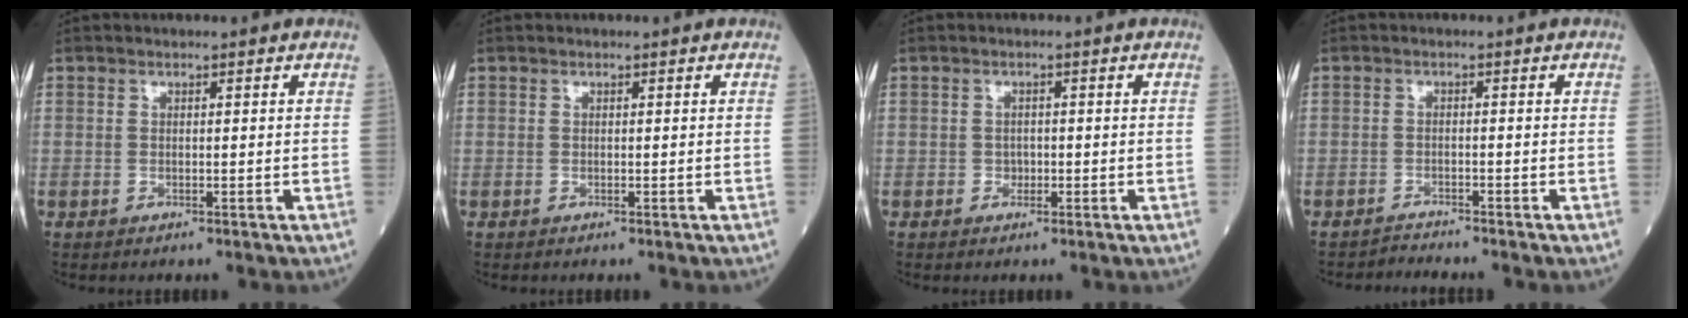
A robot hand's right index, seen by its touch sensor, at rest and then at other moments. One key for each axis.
{"total": 0.0}
{"total": 1.3, "fx": -0.4, "fy": 1.1, "fz": 0.6, "tx": -0.007, "ty": 0.004, "tz": -0.006}
{"total": 1.8, "fx": -1.6, "fy": -0.6, "fz": -0.7, "tx": 0.015, "ty": -0.011, "tz": -0.027}